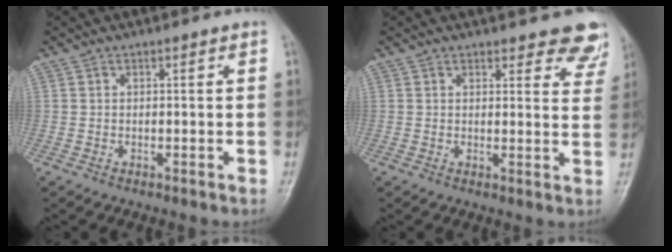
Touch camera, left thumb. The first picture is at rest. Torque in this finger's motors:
{"motor_torque": [0.13, 0.19, 0.09, -0.08, 0.02]}